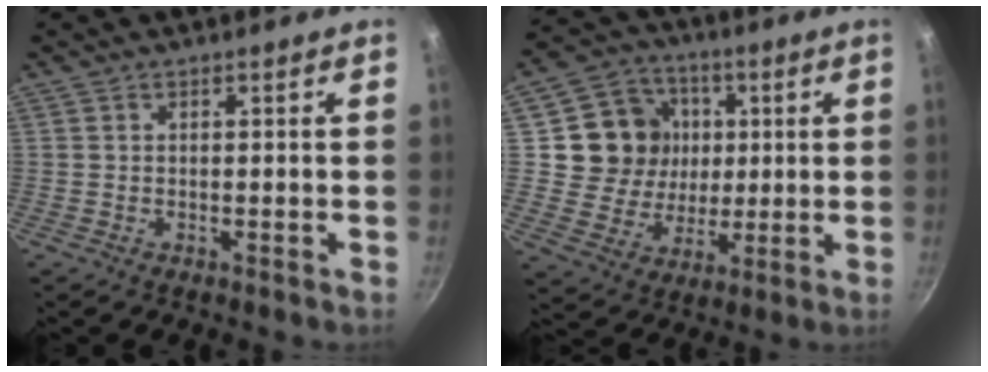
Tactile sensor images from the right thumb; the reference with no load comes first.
{"total": 14.3, "force": [2.8, 13.1, 5.1], "torque": [-0.060, 0.003, 0.049]}